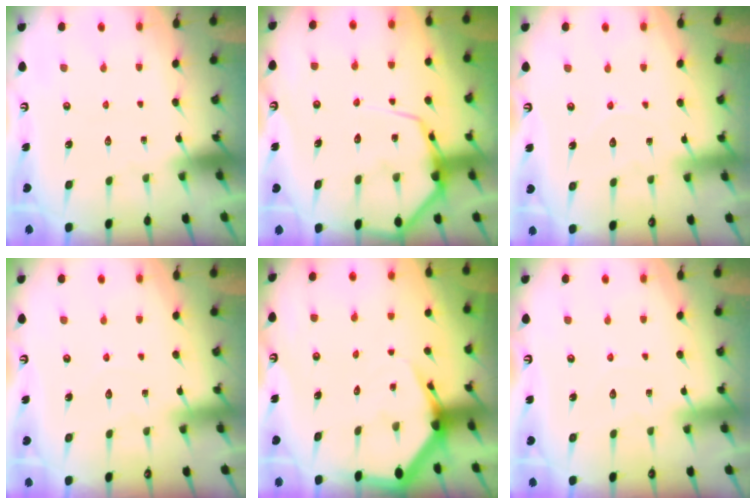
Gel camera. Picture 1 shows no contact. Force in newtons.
{"total": 10.0, "press": 10.0, "slide": 1.1}
{"total": 4.6, "press": 4.6, "slide": 0.1}
{"total": 3.0, "press": 2.9, "slide": 0.3}
{"total": 4.4, "press": 4.4, "slide": 0.4}
{"total": 2.9, "press": 2.9, "slide": 0.3}